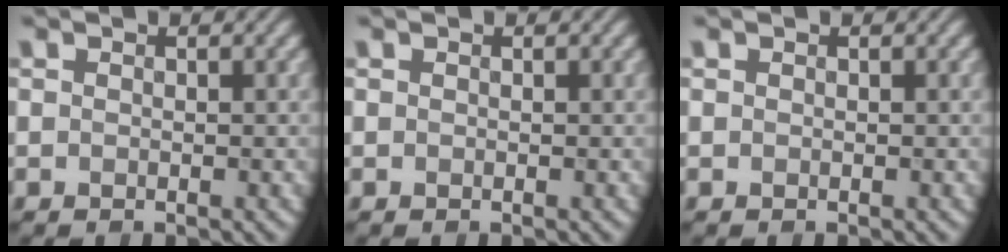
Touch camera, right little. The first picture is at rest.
{"total": 0.0}
{"total": 0.0}